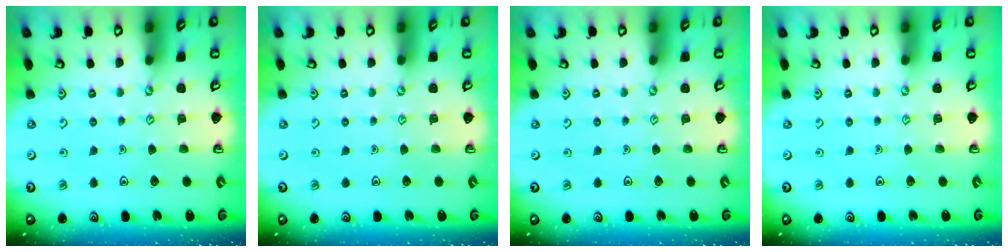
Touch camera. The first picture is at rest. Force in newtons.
{"total": 0.0}
{"total": 0.0}
{"total": 0.0}